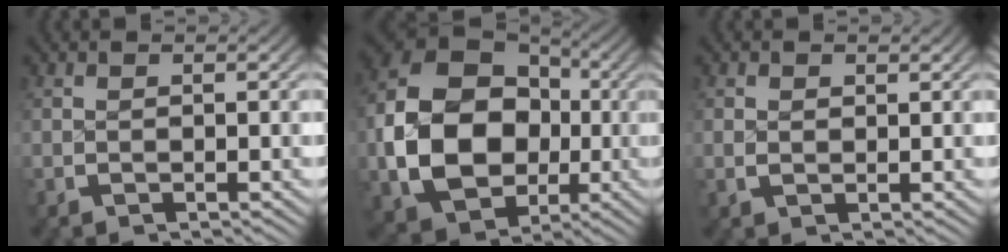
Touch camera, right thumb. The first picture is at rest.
{"total": 17.0, "force": [-0.3, 12.8, 11.1], "torque": [-0.269, -0.048, 0.010]}
{"total": 0.9, "force": [0.5, 0.6, 0.4], "torque": [-0.008, -0.004, 0.014]}